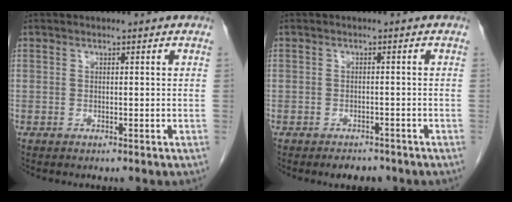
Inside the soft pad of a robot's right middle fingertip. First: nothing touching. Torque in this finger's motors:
{"motor_torque": [0.24, -0.49, -0.04, -0.01]}